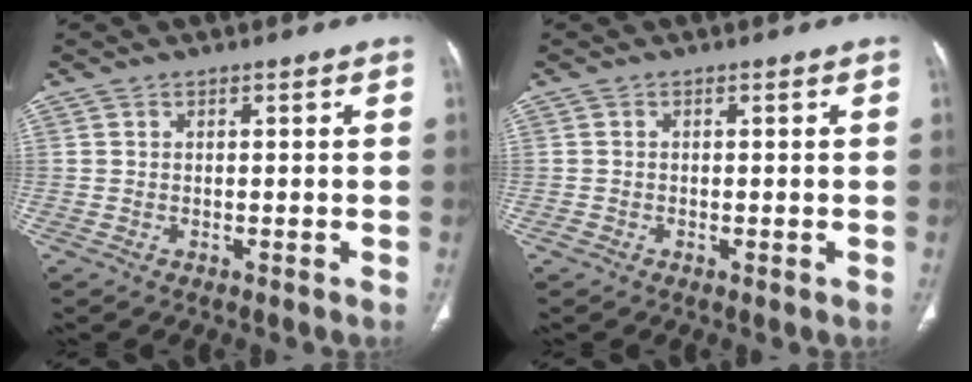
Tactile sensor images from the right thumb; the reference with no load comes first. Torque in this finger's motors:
{"motor_torque": [0.14, -0.32, -0.13, 0.03, -0.05]}